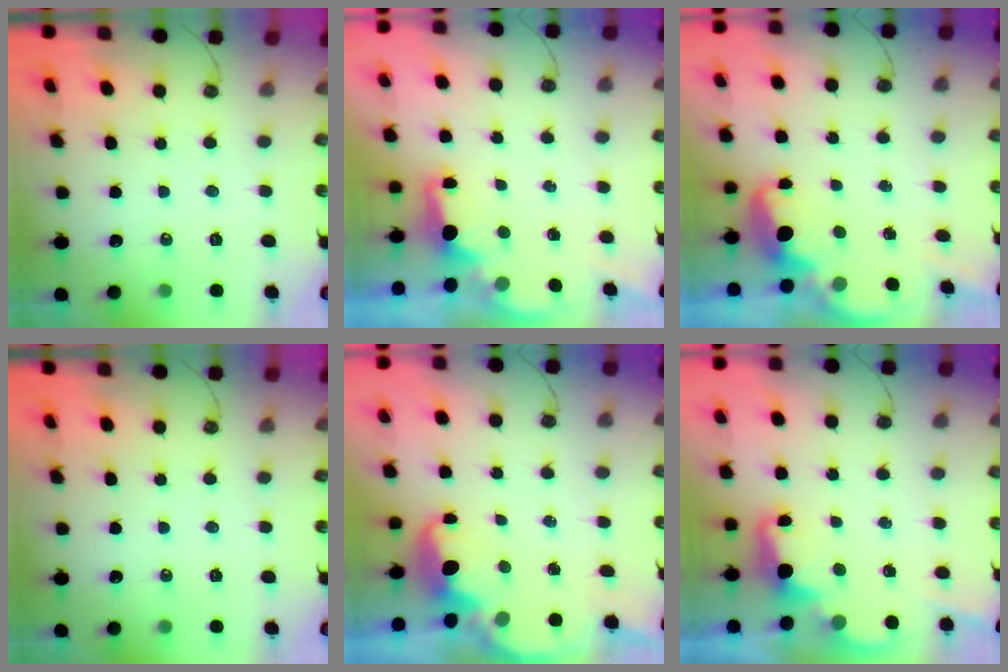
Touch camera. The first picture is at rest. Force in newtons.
{"total": 1.6, "press": 1.4, "slide": 0.8}
{"total": 2.7, "press": 2.6, "slide": 0.4}
{"total": 0.0}
{"total": 3.8, "press": 3.8, "slide": 0.4}
{"total": 2.4, "press": 2.4, "slide": 0.6}